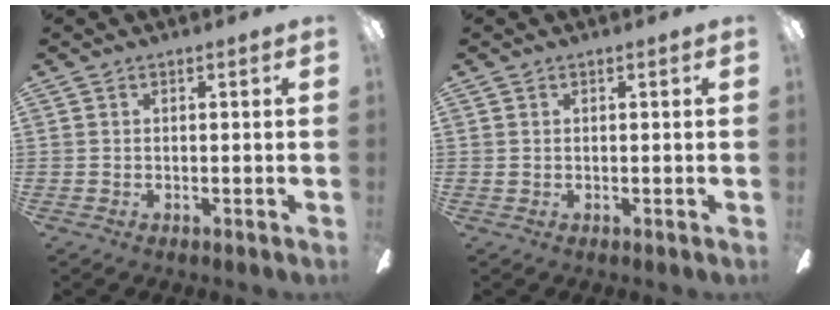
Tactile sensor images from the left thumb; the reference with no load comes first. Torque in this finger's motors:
{"motor_torque": [0.08, 0.06, 0.45, -0.18, 0.00]}